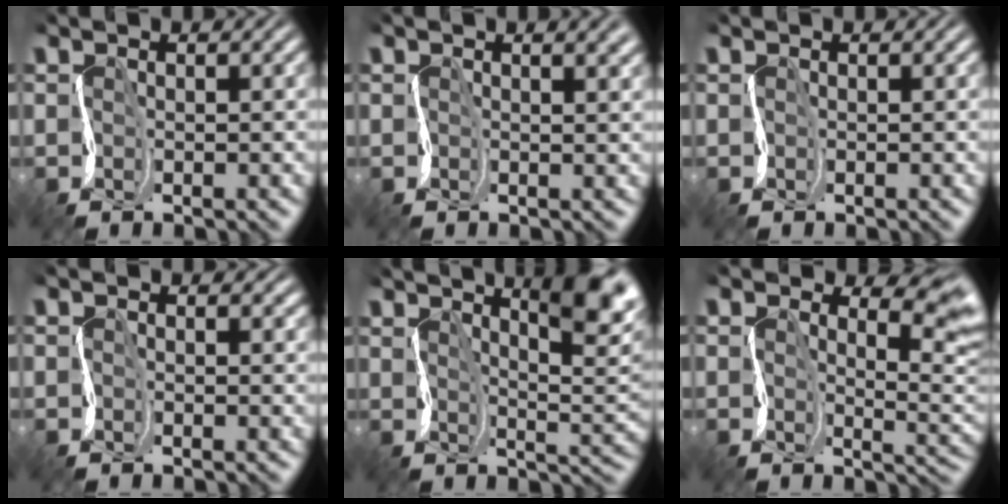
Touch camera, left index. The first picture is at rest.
{"total": 2.7, "force": [1.5, 1.0, 2.0], "torque": [-0.013, 0.007, 0.013]}
{"total": 0.0}
{"total": 0.9, "force": [0.3, 0.6, 0.6], "torque": [-0.004, 0.002, 0.002]}
{"total": 9.6, "force": [4.9, 2.6, 7.8], "torque": [-0.103, 0.014, 0.070]}
{"total": 5.8, "force": [2.4, 2.9, 4.4], "torque": [-0.061, -0.006, 0.036]}